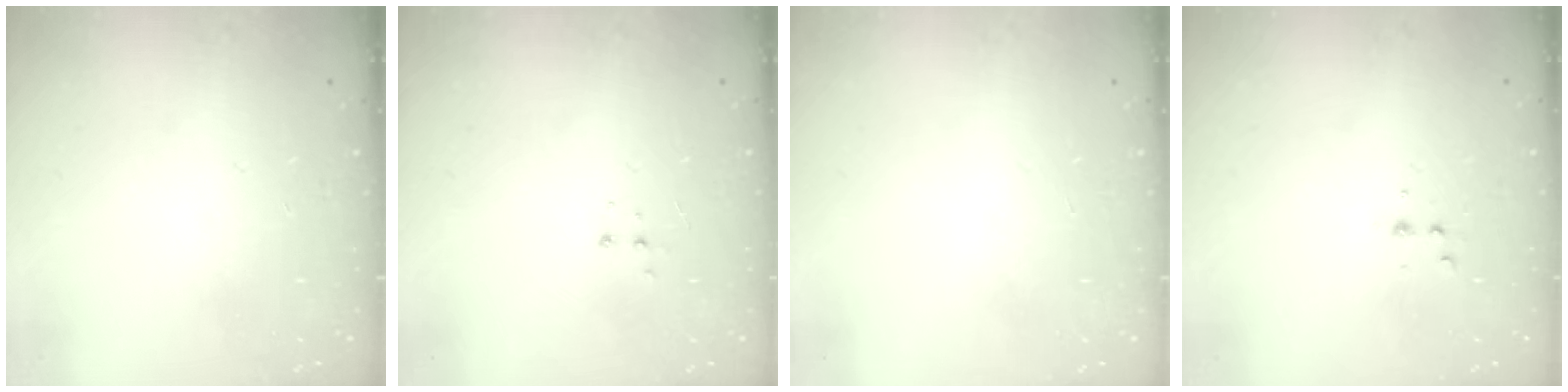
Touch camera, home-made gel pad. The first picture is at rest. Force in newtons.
{"total": 5.2, "press": 5.2, "slide": 0.3}
{"total": 0.0}
{"total": 2.9, "press": 2.7, "slide": 1.1}